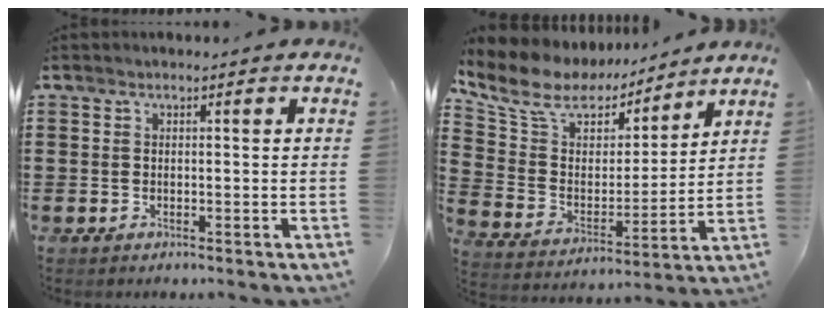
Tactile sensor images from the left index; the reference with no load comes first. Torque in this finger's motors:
{"motor_torque": [2.14, 0.00, 0.23, 0.02]}